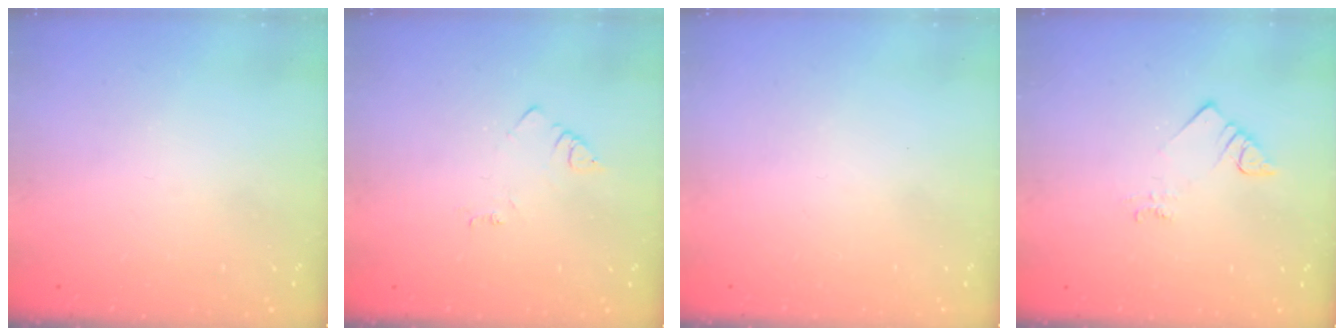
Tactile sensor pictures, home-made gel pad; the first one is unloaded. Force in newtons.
{"total": 2.7, "press": 2.7, "slide": 0.4}
{"total": 1.6, "press": 1.6, "slide": 0.1}
{"total": 2.1, "press": 2.0, "slide": 0.5}